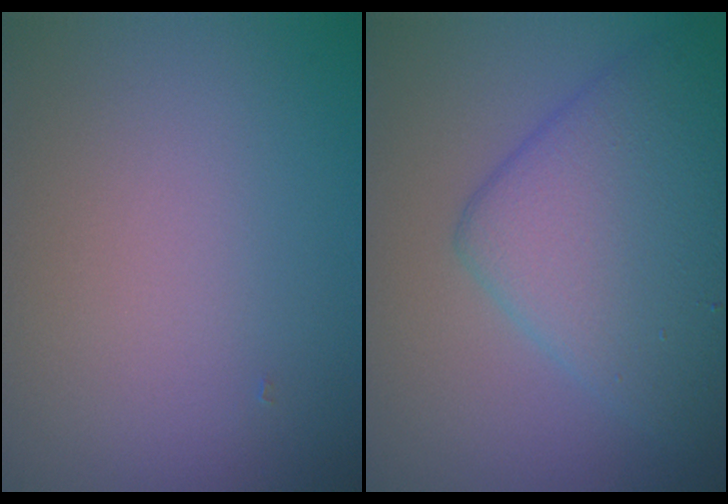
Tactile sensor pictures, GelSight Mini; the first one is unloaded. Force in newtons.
{"total": 7.5, "press": 7.5, "slide": 0.2}